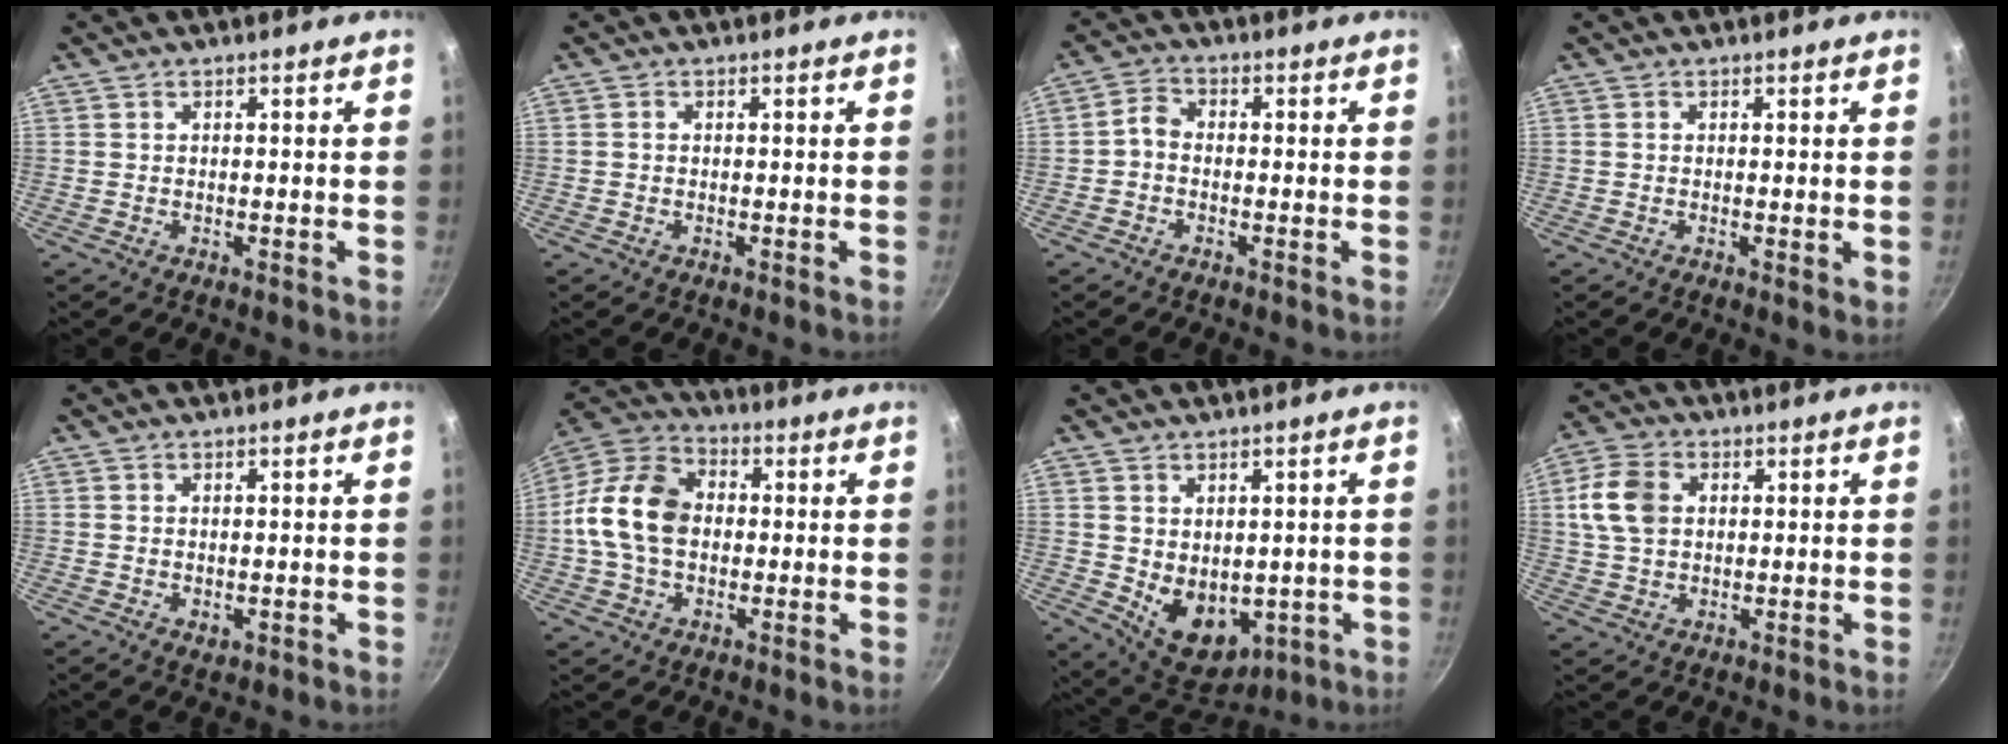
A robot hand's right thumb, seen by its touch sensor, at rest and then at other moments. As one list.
[{"total": 0.5, "force": [-0.1, 0.5, 0.2], "torque": [-0.003, 0.003, -0.002]}, {"total": 3.0, "force": [-1.0, 2.2, 1.8], "torque": [-0.039, 0.020, -0.030]}, {"total": 1.0, "force": [0.1, 0.3, 1.0], "torque": [-0.015, -0.003, -0.002]}, {"total": 1.0, "force": [0.1, 0.8, 0.7], "torque": [-0.009, -0.003, 0.002]}, {"total": 14.8, "force": [0.1, 10.8, 10.1], "torque": [-0.163, 0.027, -0.017]}, {"total": 10.5, "force": [-0.2, 7.5, 7.3], "torque": [-0.081, -0.023, 0.023]}, {"total": 8.9, "force": [1.8, 6.4, 5.9], "torque": [-0.105, 0.007, 0.028]}]